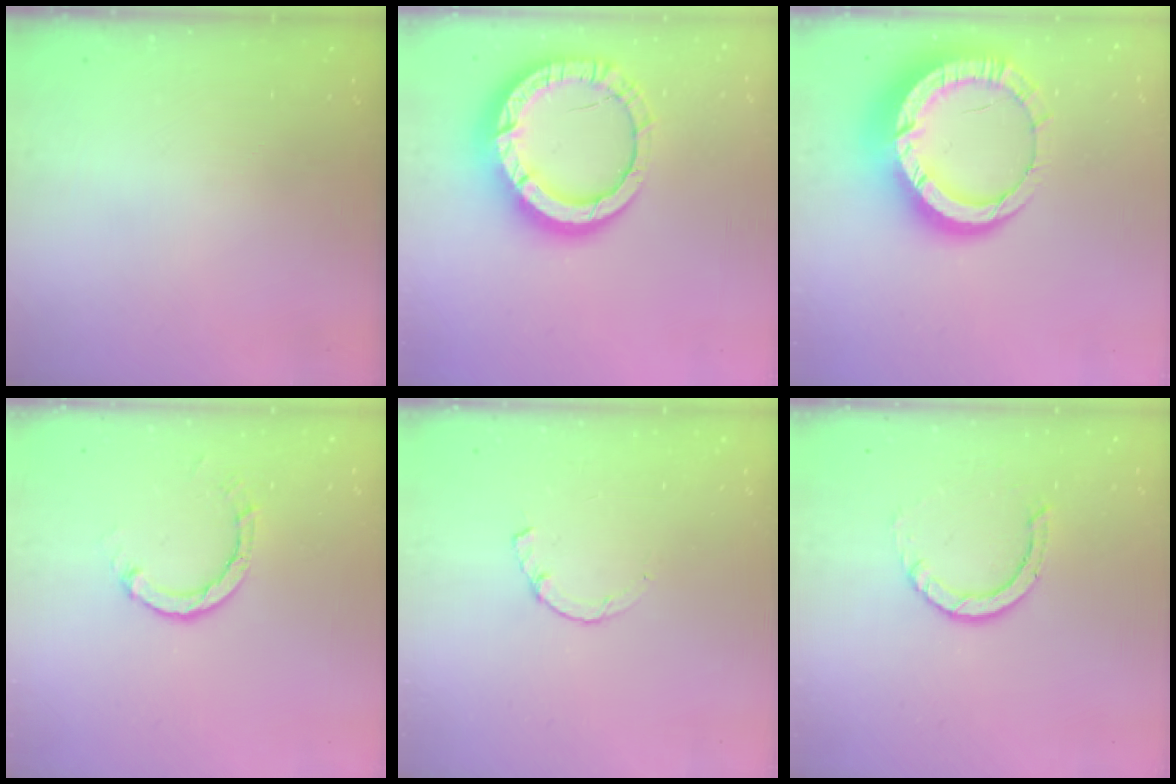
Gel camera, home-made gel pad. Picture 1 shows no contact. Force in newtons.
{"total": 18.6, "press": 18.5, "slide": 1.6}
{"total": 17.1, "press": 17.0, "slide": 1.9}
{"total": 3.0, "press": 3.0, "slide": 0.3}
{"total": 2.2, "press": 2.2, "slide": 0.2}
{"total": 2.9, "press": 2.9, "slide": 0.2}